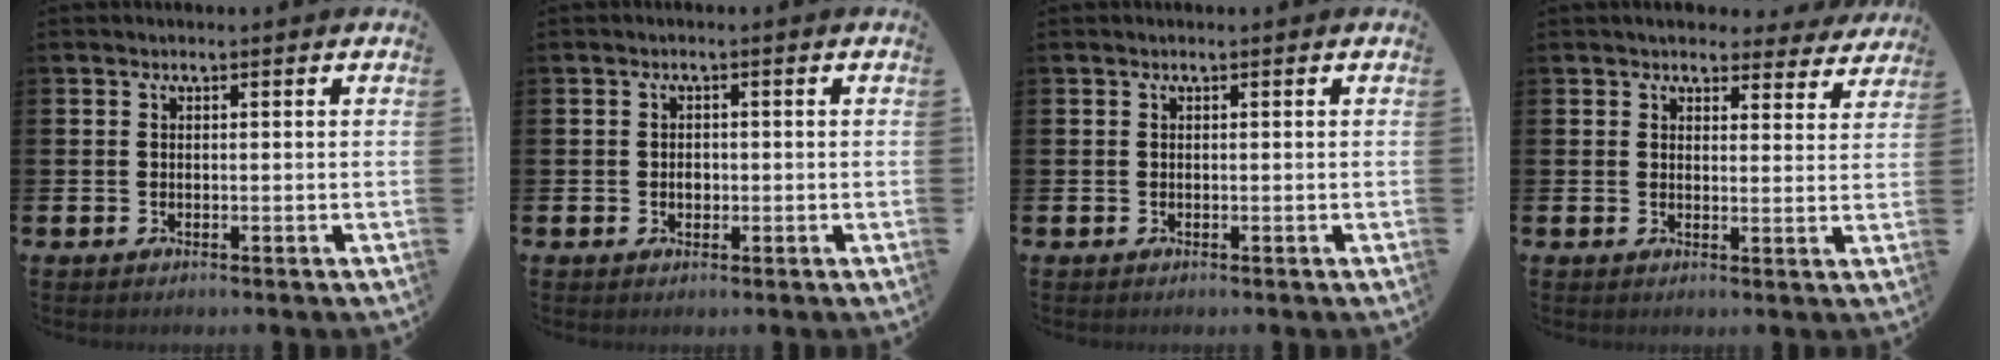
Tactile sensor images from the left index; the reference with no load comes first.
{"total": 1.3, "force": [-0.2, 1.0, 0.9], "torque": [-0.007, 0.004, -0.008]}
{"total": 0.0}
{"total": 4.2, "force": [3.9, 1.5, 0.4], "torque": [-0.003, -0.025, 0.067]}